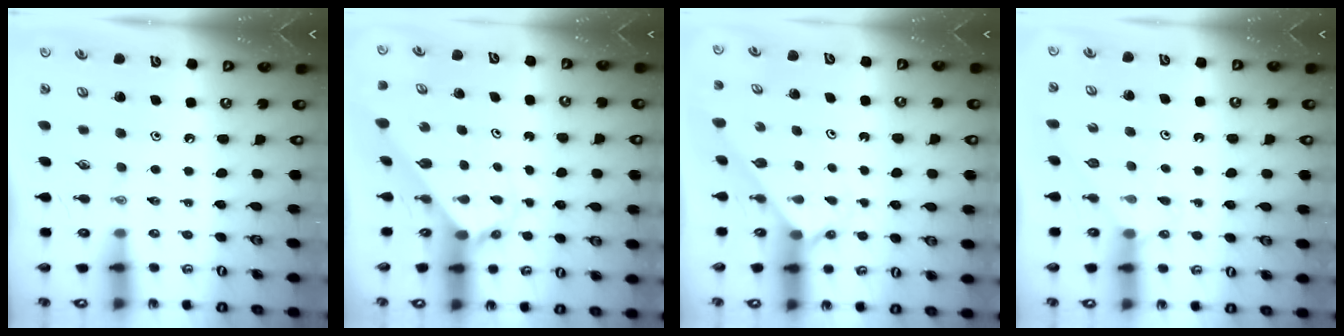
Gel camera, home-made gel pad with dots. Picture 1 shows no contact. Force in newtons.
{"total": 2.7, "press": 2.7, "slide": 0.2}
{"total": 2.3, "press": 2.3, "slide": 0.2}
{"total": 5.3, "press": 5.2, "slide": 0.5}